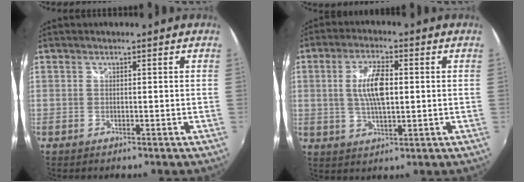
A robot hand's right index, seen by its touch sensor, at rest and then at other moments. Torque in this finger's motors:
{"motor_torque": [0.24, 0.02, 0.23, 0.07]}